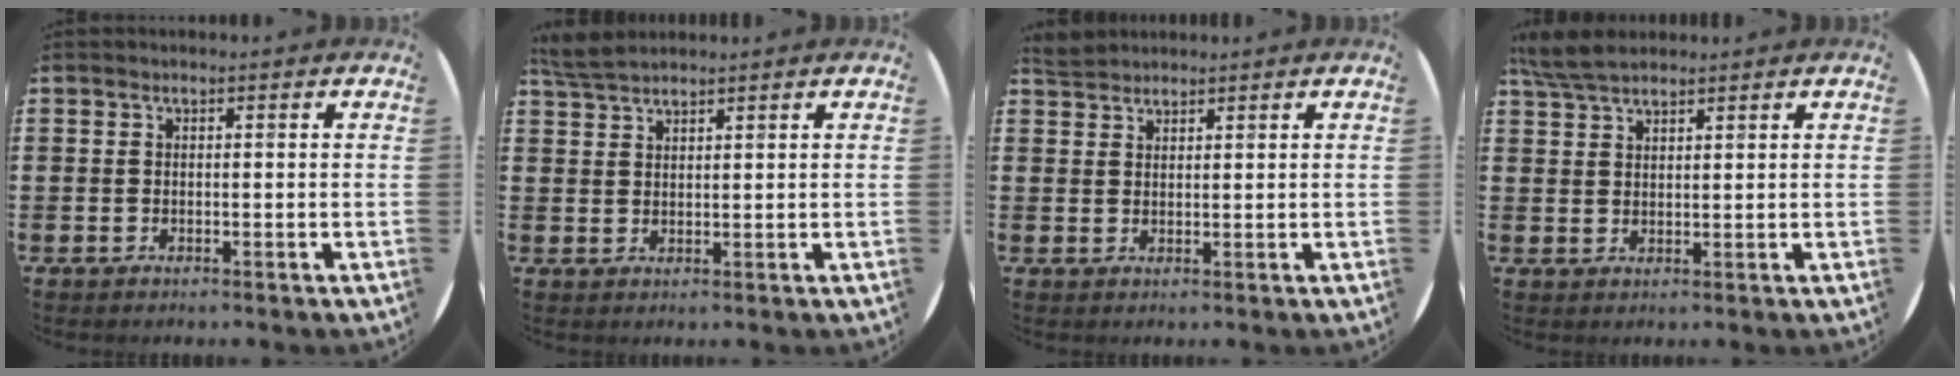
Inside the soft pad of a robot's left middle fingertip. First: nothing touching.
{"total": 3.4, "force": [3.2, 0.6, 1.1], "torque": [-0.029, 0.002, 0.061]}
{"total": 2.3, "force": [2.2, 0.6, 0.1], "torque": [0.002, 0.001, 0.042]}
{"total": 4.8, "force": [4.2, 1.2, 2.0], "torque": [-0.049, -0.001, 0.080]}